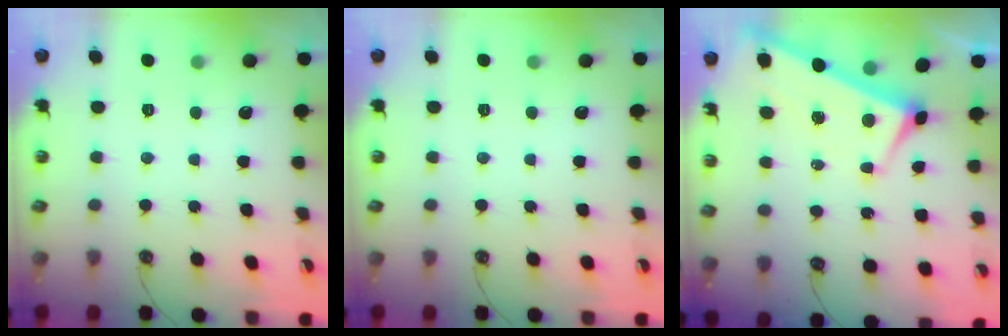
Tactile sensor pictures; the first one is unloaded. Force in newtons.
{"total": 0.0}
{"total": 3.0, "press": 2.9, "slide": 0.9}